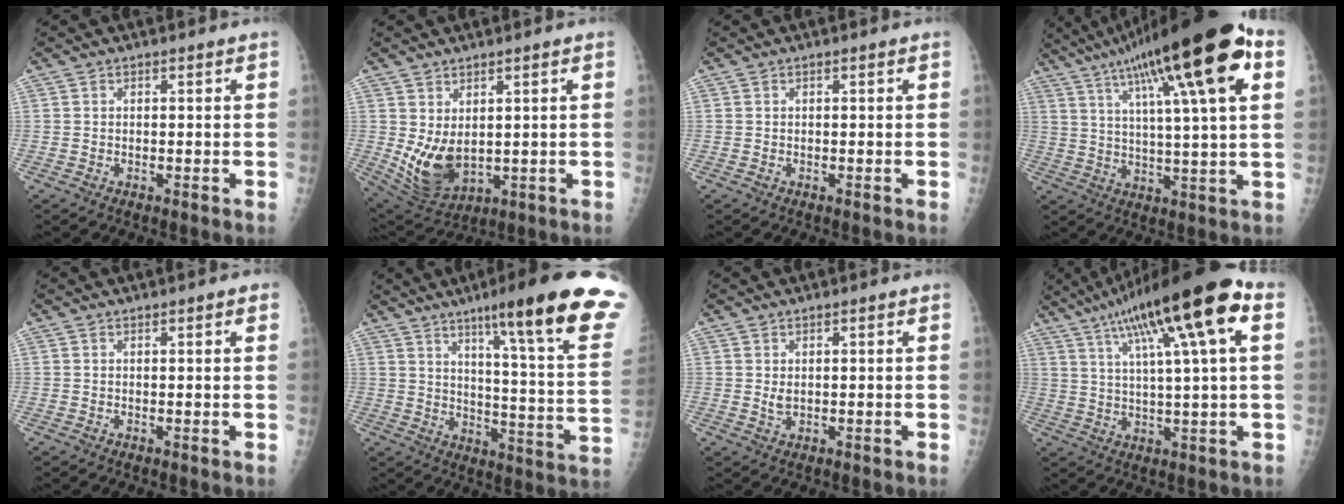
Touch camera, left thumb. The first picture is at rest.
{"total": 9.1, "force": [0.8, 5.4, 7.3], "torque": [-0.120, -0.022, 0.040]}
{"total": 0.0}
{"total": 25.0, "force": [11.4, 4.0, 21.9], "torque": [-0.352, 0.010, 0.177]}
{"total": 1.9, "force": [1.0, 0.4, 1.5], "torque": [-0.018, 0.000, 0.010]}
{"total": 24.4, "force": [15.6, 1.5, 18.7], "torque": [-0.243, -0.076, 0.213]}
{"total": 1.9, "force": [0.5, 0.9, 1.5], "torque": [-0.024, -0.002, 0.013]}
{"total": 20.7, "force": [9.0, 2.9, 18.4], "torque": [-0.306, 0.015, 0.144]}